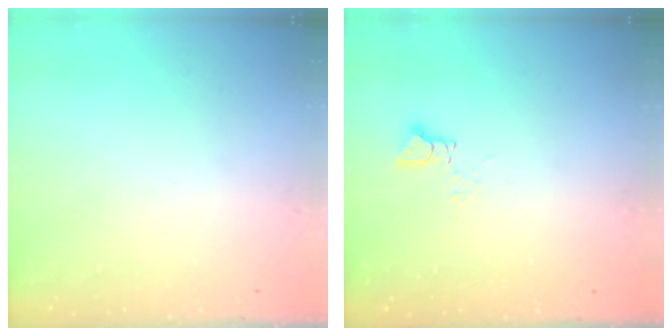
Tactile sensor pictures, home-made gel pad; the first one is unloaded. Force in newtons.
{"total": 4.4, "press": 4.3, "slide": 0.5}